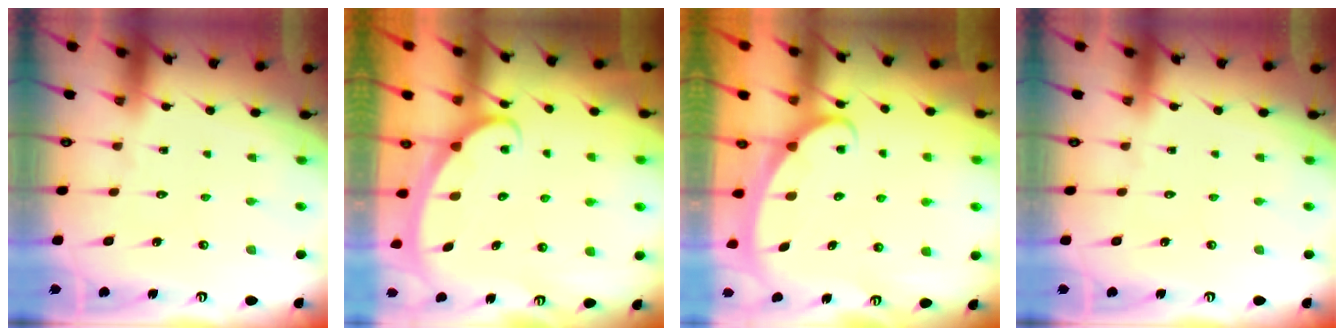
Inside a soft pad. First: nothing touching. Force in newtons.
{"total": 2.4, "press": 2.4, "slide": 0.3}
{"total": 2.5, "press": 2.4, "slide": 0.3}
{"total": 0.0}